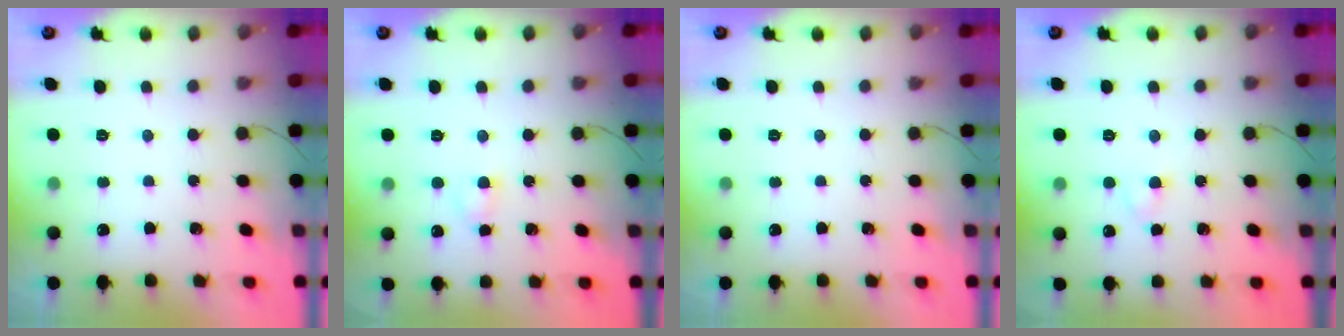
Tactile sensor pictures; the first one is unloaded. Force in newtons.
{"total": 2.7, "press": 2.5, "slide": 1.1}
{"total": 0.0}
{"total": 2.1, "press": 1.9, "slide": 1.0}